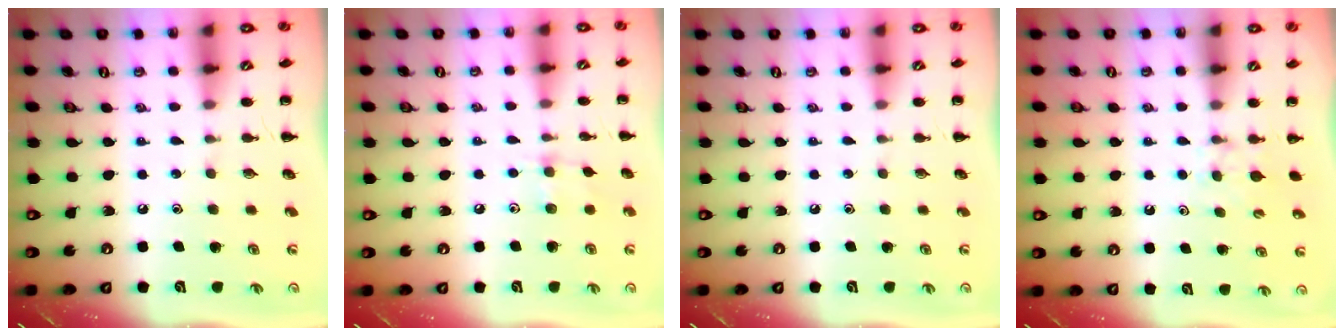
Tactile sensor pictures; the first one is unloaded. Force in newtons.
{"total": 5.6, "press": 5.5, "slide": 1.1}
{"total": 0.0}
{"total": 4.1, "press": 3.8, "slide": 1.4}